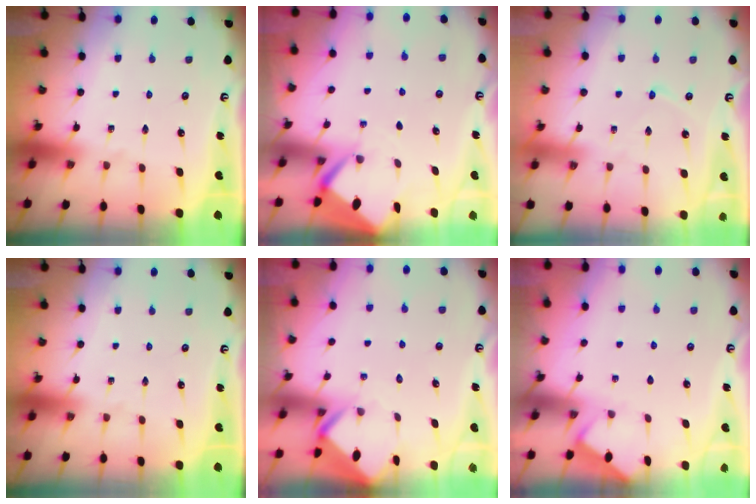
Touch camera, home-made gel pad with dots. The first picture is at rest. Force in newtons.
{"total": 2.7, "press": 2.7, "slide": 0.3}
{"total": 2.1, "press": 2.1, "slide": 0.2}
{"total": 0.0}
{"total": 2.8, "press": 2.8, "slide": 0.2}
{"total": 2.0, "press": 1.9, "slide": 0.3}